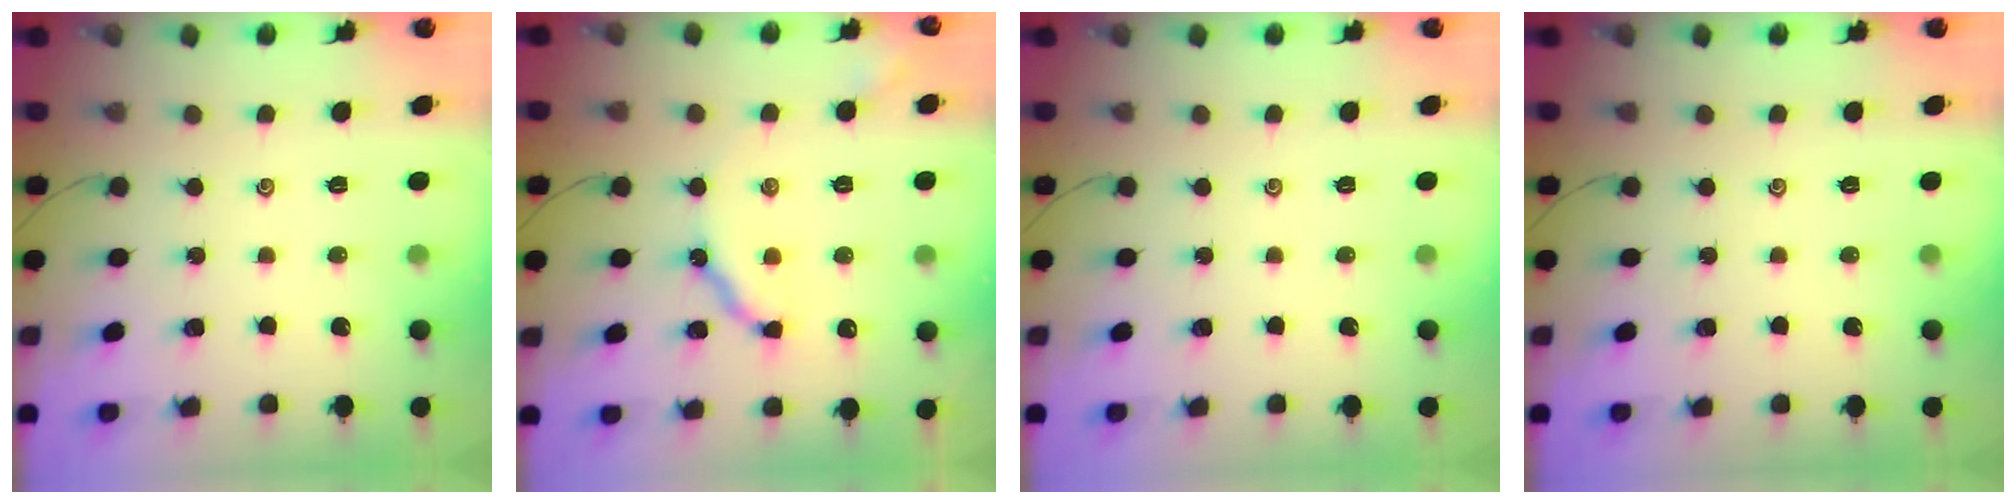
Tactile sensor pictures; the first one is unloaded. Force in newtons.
{"total": 10.0, "press": 10.0, "slide": 1.3}
{"total": 0.0}
{"total": 0.0}